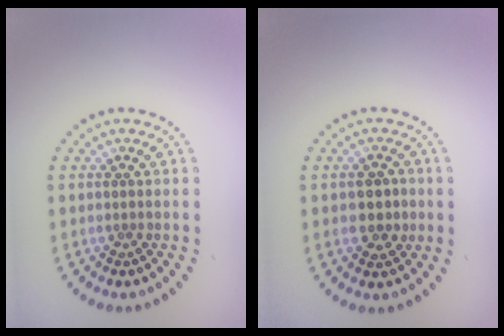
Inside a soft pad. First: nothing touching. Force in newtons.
{"total": 2.6, "press": 2.6, "slide": 0.2}